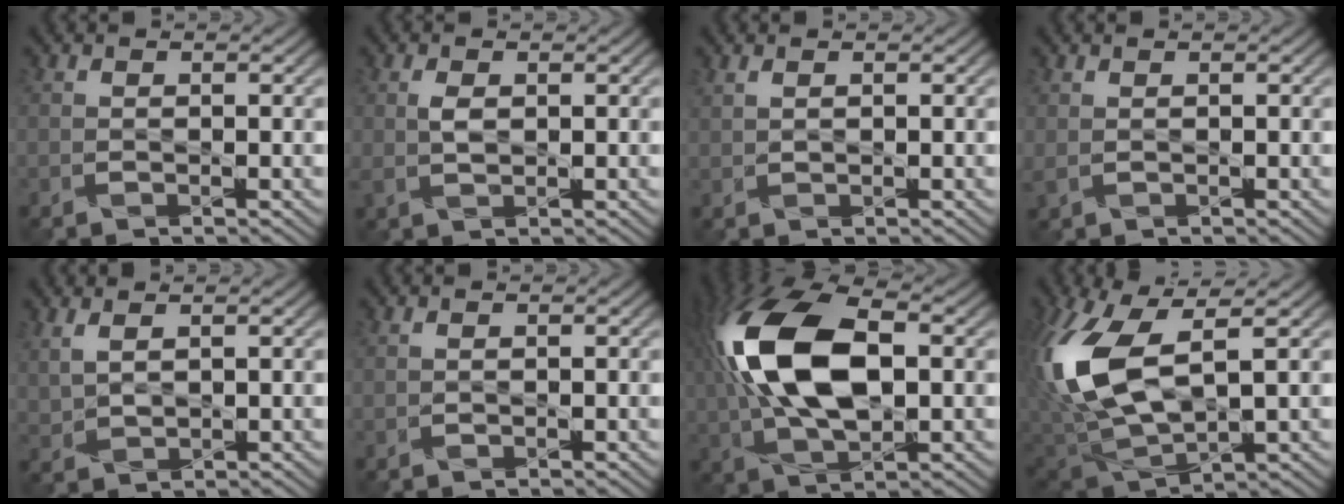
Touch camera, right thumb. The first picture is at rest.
{"total": 2.1, "force": [0.5, 1.0, 1.8], "torque": [-0.044, 0.001, 0.011]}
{"total": 1.0, "force": [0.7, 0.2, 0.7], "torque": [-0.024, 0.001, 0.019]}
{"total": 0.9, "force": [0.4, 0.4, 0.7], "torque": [-0.025, 0.000, 0.011]}
{"total": 3.1, "force": [1.9, 1.2, 2.1], "torque": [-0.061, 0.003, 0.047]}
{"total": 0.0}
{"total": 16.3, "force": [1.9, 8.6, 13.7], "torque": [-0.308, 0.023, 0.027]}
{"total": 15.1, "force": [2.6, 7.1, 13.0], "torque": [-0.325, -0.001, 0.056]}